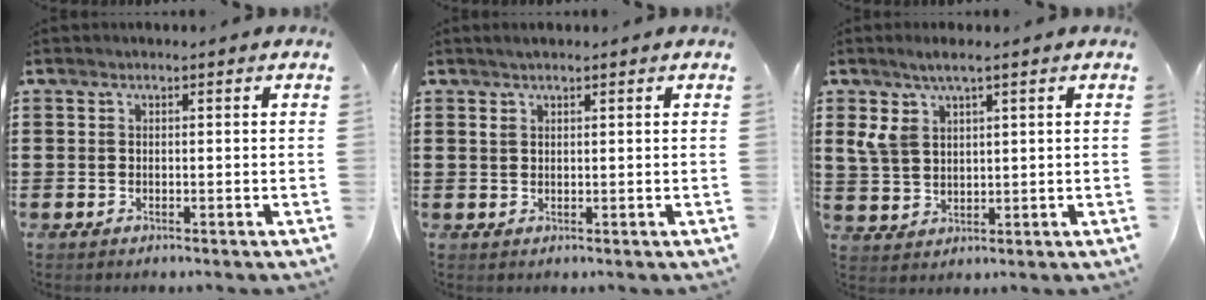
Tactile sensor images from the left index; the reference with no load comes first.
{"total": 1.3, "force": [0.9, 0.6, 0.7], "torque": [-0.016, 0.004, 0.016]}
{"total": 4.9, "force": [2.5, 2.4, 3.4], "torque": [-0.075, 0.007, 0.044]}